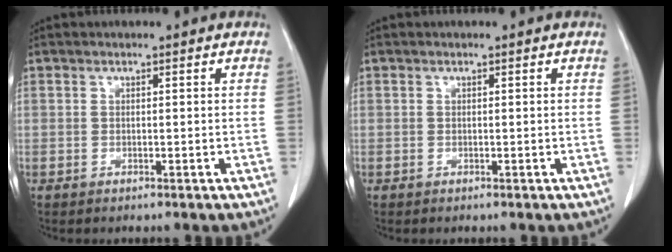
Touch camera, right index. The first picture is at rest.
{"total": 0.0}